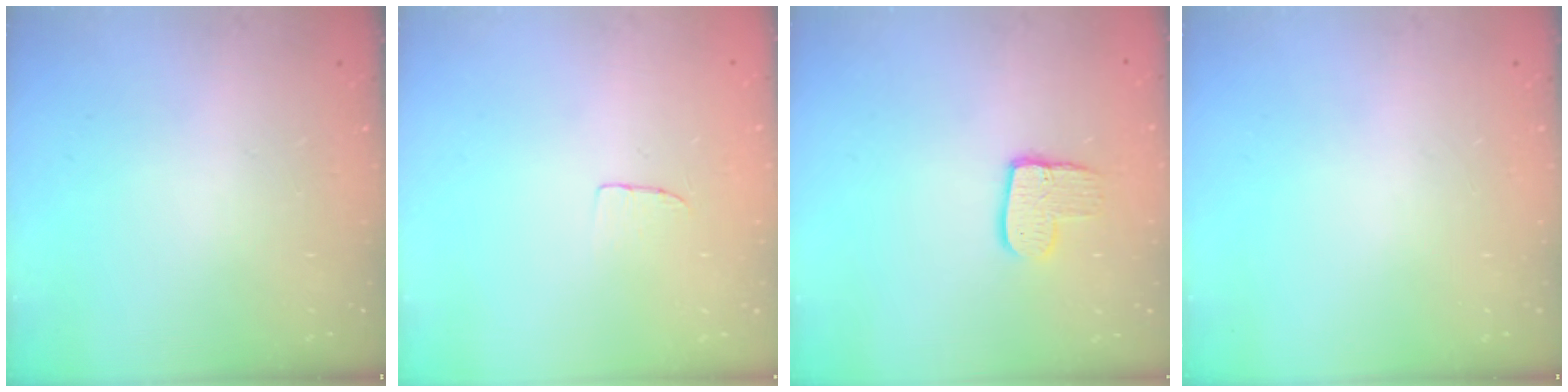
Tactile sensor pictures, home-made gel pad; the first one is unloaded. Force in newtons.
{"total": 4.1, "press": 4.0, "slide": 0.2}
{"total": 9.8, "press": 9.8, "slide": 0.7}
{"total": 0.0}